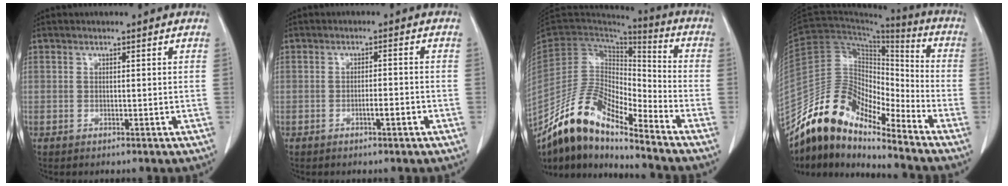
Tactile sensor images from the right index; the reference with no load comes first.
{"total": 2.3, "force": [-1.1, 0.2, 2.0], "torque": [-0.032, 0.001, -0.019]}
{"total": 14.6, "force": [-12.2, 3.3, 7.3], "torque": [-0.135, 0.027, -0.228]}
{"total": 13.0, "force": [-11.3, 3.9, 5.0], "torque": [-0.088, 0.057, -0.212]}